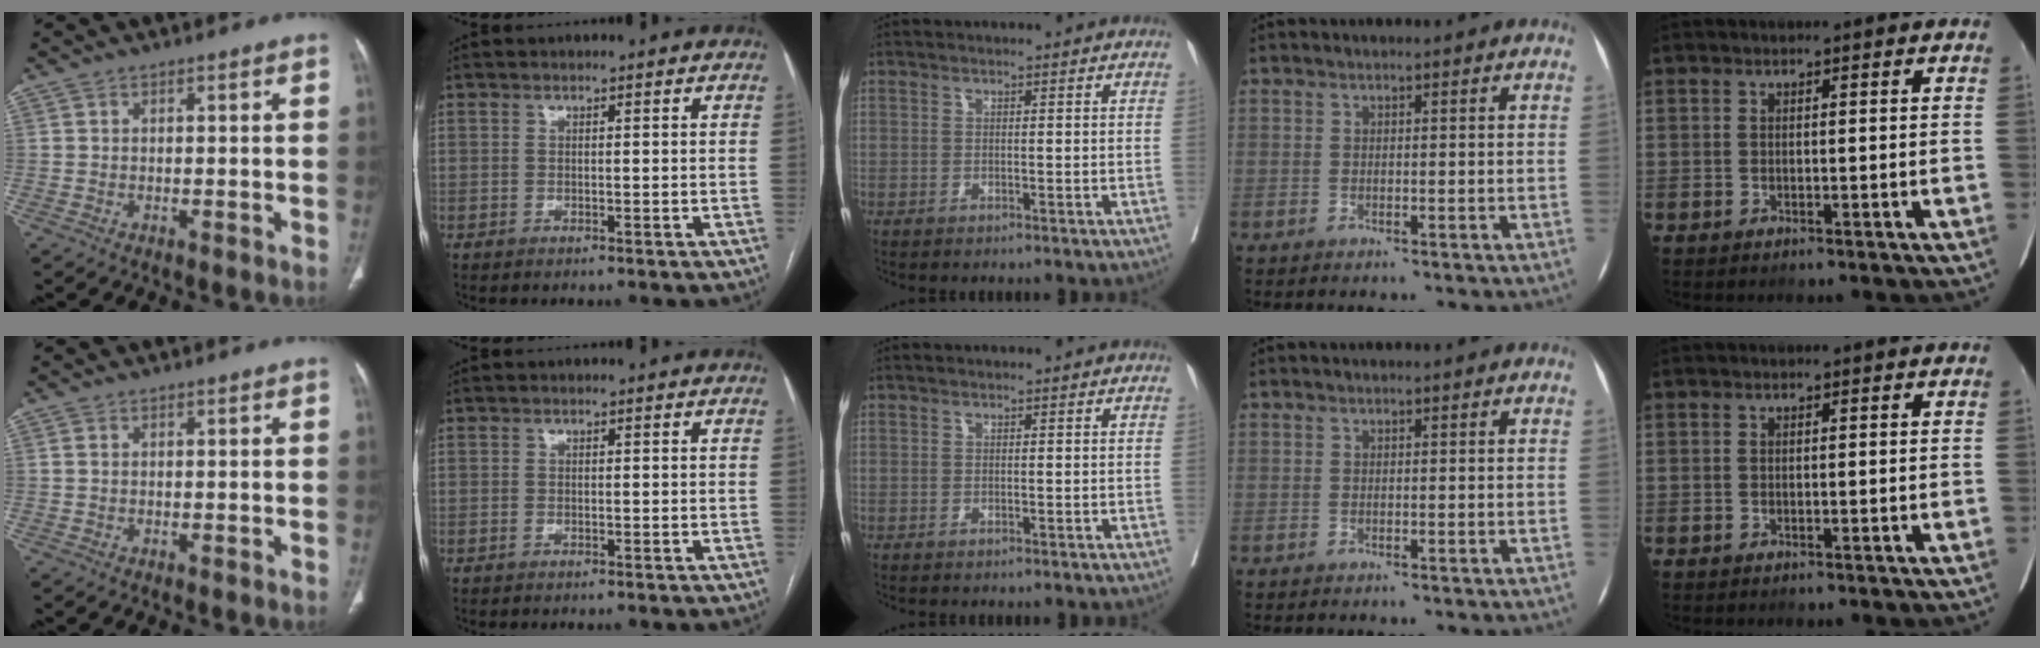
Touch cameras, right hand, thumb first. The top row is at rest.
{"thumb": {"total": 0.5, "force": [0.1, 0.3, 0.4], "torque": [-0.010, 0.003, 0.004]}, "index": {"total": 0.6, "force": [-0.3, 0.4, 0.4], "torque": [-0.009, 0.000, -0.004]}}